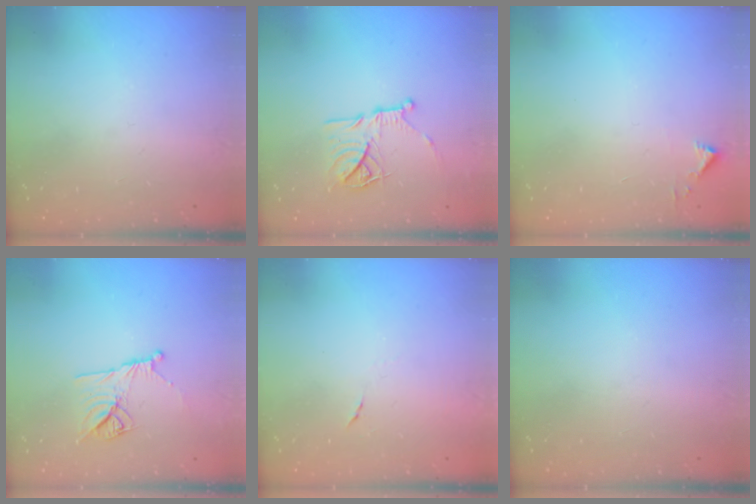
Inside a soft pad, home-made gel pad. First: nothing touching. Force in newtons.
{"total": 14.9, "press": 14.8, "slide": 1.4}
{"total": 2.3, "press": 2.3, "slide": 0.2}
{"total": 9.9, "press": 9.8, "slide": 1.2}
{"total": 3.9, "press": 3.5, "slide": 1.6}
{"total": 0.0}